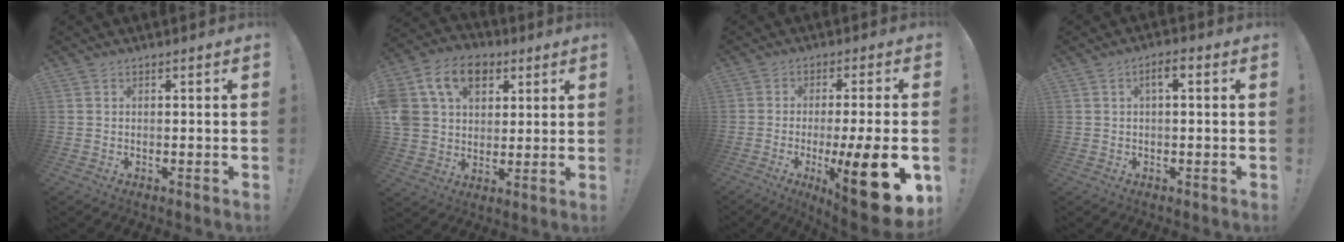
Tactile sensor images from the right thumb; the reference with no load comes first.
{"total": 17.3, "force": [7.4, 12.5, 9.4], "torque": [-0.162, -0.019, 0.144]}
{"total": 18.3, "force": [-6.0, 2.5, 17.2], "torque": [-0.256, 0.016, -0.081]}
{"total": 3.2, "force": [0.3, 0.8, 3.1], "torque": [-0.050, 0.003, 0.001]}